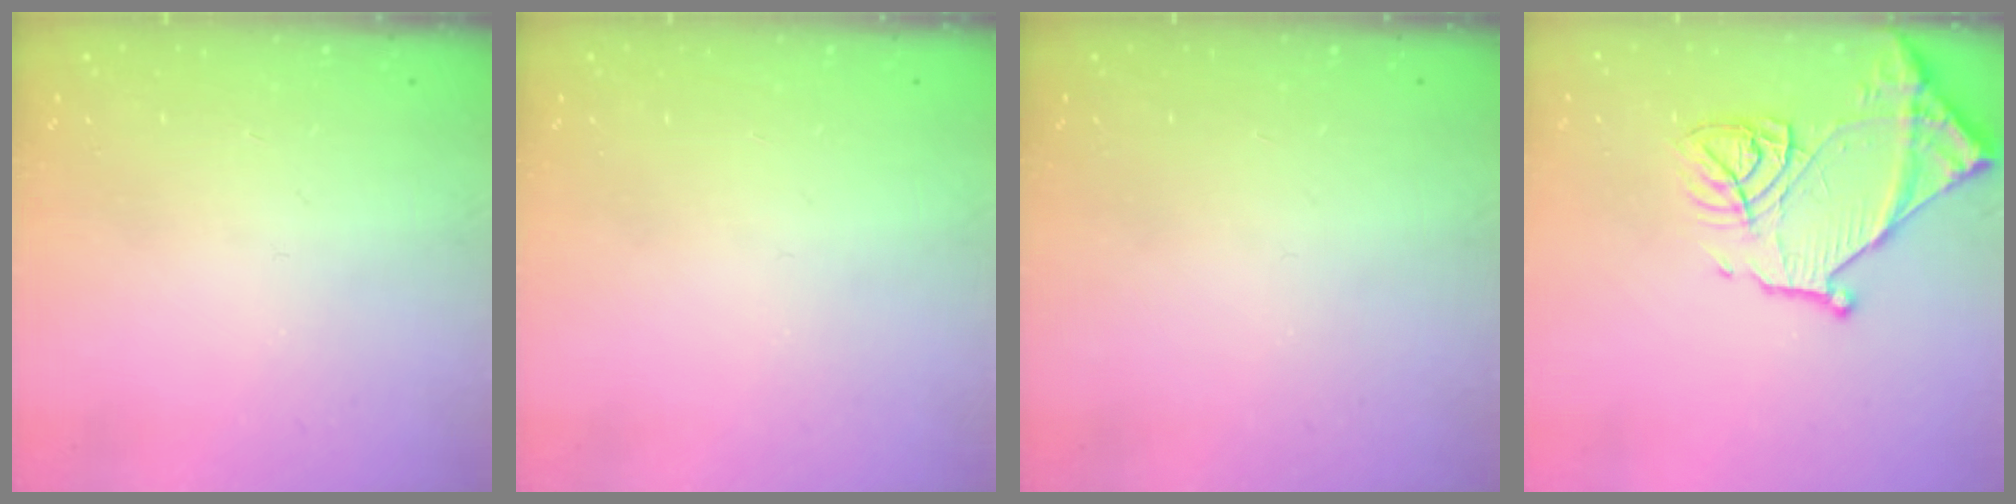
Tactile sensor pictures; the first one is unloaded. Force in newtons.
{"total": 0.0}
{"total": 0.0}
{"total": 14.6, "press": 14.6, "slide": 1.0}